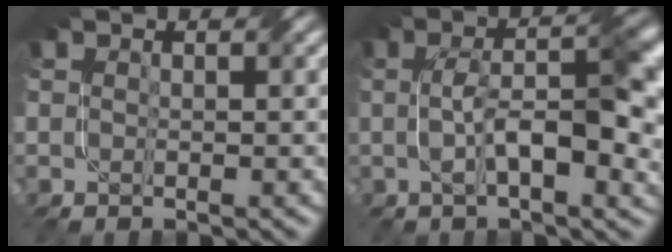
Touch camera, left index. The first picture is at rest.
{"total": 8.8, "force": [-0.2, 3.0, 8.3], "torque": [-0.128, 0.007, -0.003]}